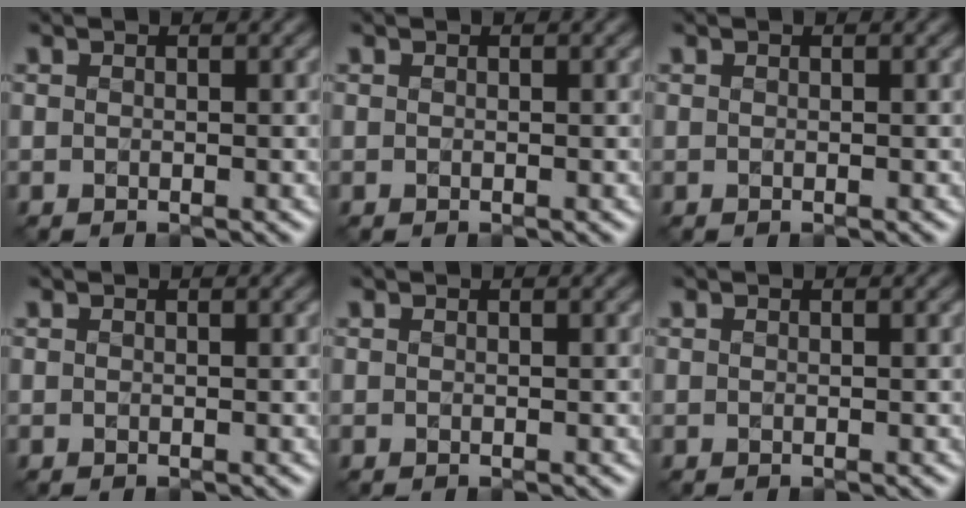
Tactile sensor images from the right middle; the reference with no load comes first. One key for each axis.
{"total": 0.0}
{"total": 0.0}
{"total": 0.0}
{"total": 0.0}
{"total": 0.0}